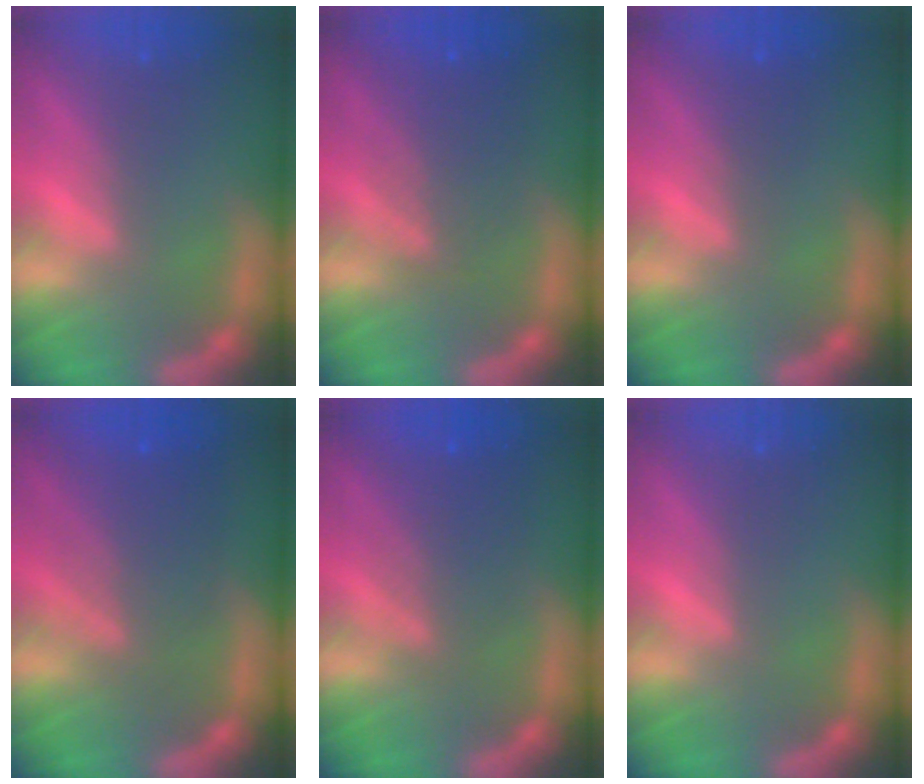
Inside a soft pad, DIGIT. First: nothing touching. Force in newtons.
{"total": 5.1}
{"total": 1.5}
{"total": 6.6}
{"total": 5.1}
{"total": 0.0}